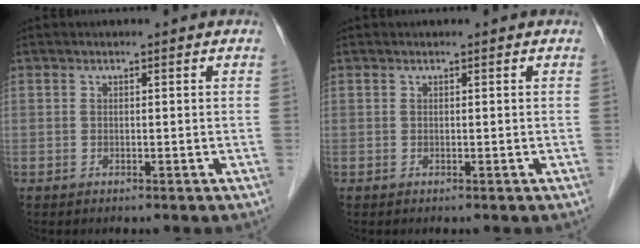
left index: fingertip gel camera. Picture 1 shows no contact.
{"total": 0.0}